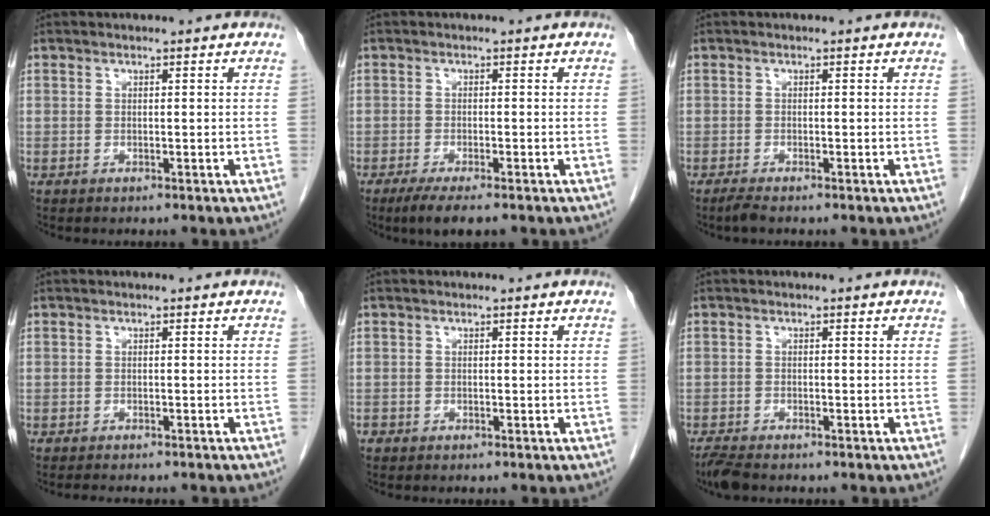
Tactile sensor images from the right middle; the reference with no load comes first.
{"total": 4.6, "force": [-3.2, 0.6, 3.2], "torque": [-0.058, -0.014, -0.050]}
{"total": 1.2, "force": [-1.0, -0.1, 0.7], "torque": [-0.025, -0.007, -0.020]}
{"total": 5.0, "force": [-4.4, 1.0, 2.3], "torque": [-0.026, -0.007, -0.051]}
{"total": 0.6, "force": [-0.5, 0.4, 0.1], "torque": [-0.004, 0.002, -0.010]}
{"total": 2.8, "force": [-2.4, 0.5, 1.2], "torque": [-0.031, -0.012, -0.043]}